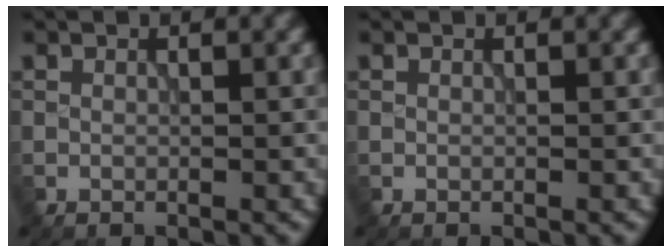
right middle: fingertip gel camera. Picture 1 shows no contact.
{"total": 0.0}